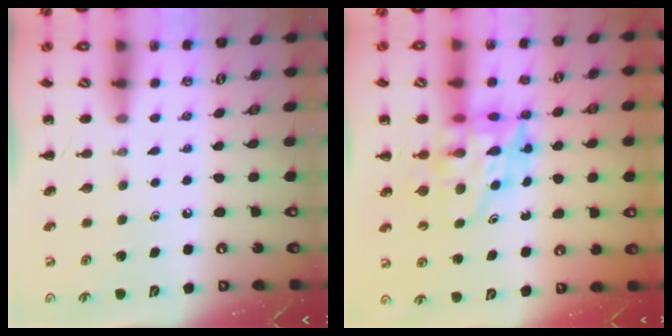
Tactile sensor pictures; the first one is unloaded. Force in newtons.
{"total": 11.4, "press": 10.9, "slide": 3.4}